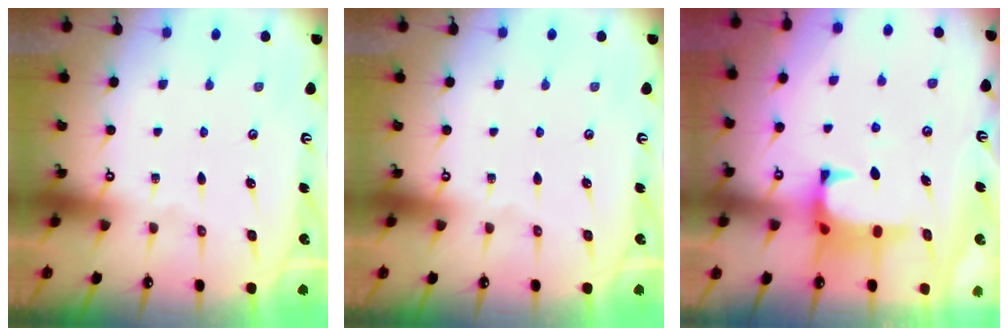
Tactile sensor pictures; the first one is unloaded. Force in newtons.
{"total": 0.0}
{"total": 1.4, "press": 1.2, "slide": 0.7}